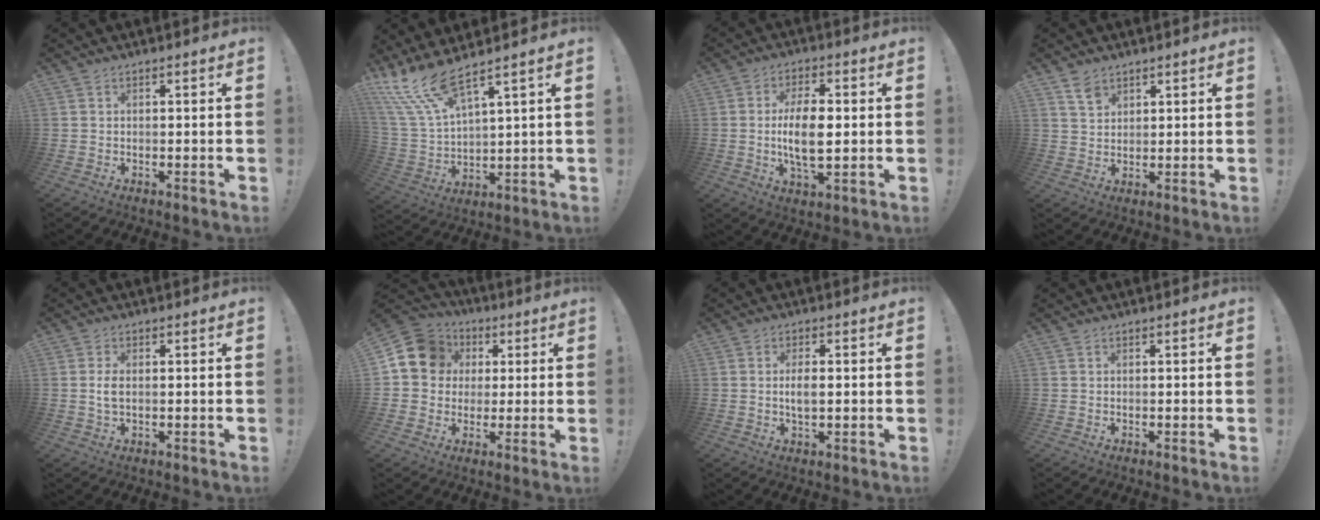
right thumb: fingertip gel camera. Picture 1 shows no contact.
{"total": 11.3, "force": [8.8, 2.3, 6.7], "torque": [-0.143, -0.059, 0.156]}
{"total": 11.4, "force": [0.0, 5.0, 10.2], "torque": [-0.189, -0.008, -0.008]}
{"total": 4.7, "force": [3.3, 2.7, 1.9], "torque": [-0.028, -0.016, 0.061]}
{"total": 3.1, "force": [-0.1, 1.6, 2.7], "torque": [-0.049, -0.001, -0.005]}
{"total": 12.3, "force": [3.2, 10.8, 4.9], "torque": [-0.071, -0.006, 0.064]}
{"total": 3.7, "force": [-0.2, 1.4, 3.4], "torque": [-0.055, -0.003, -0.009]}
{"total": 0.0}